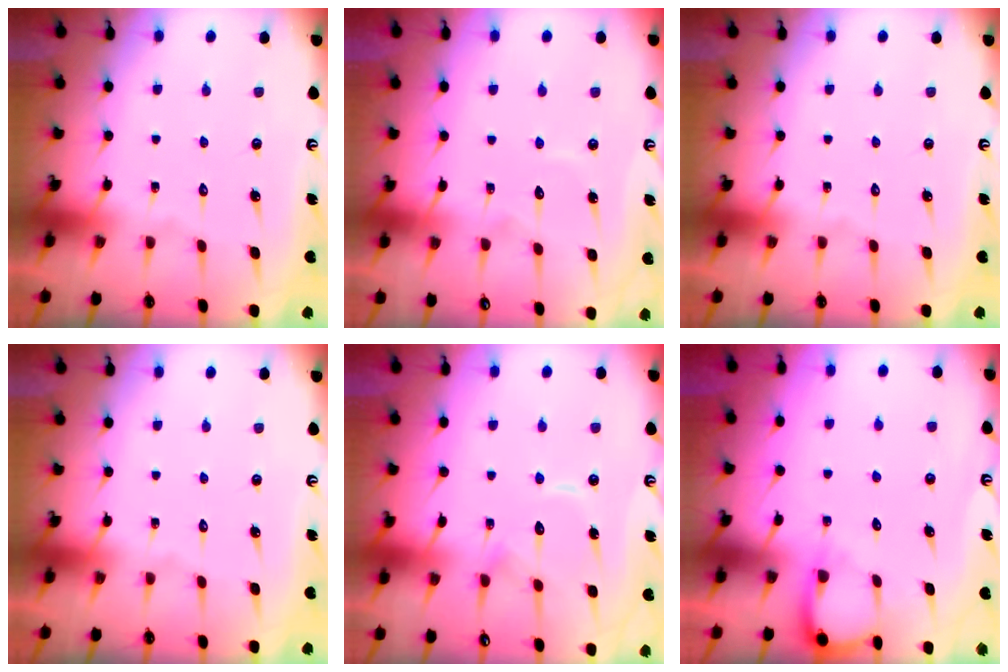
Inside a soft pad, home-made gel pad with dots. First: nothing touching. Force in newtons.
{"total": 4.1, "press": 4.1, "slide": 0.4}
{"total": 0.0}
{"total": 0.0}
{"total": 9.9, "press": 9.9, "slide": 0.8}
{"total": 4.5, "press": 4.4, "slide": 0.5}